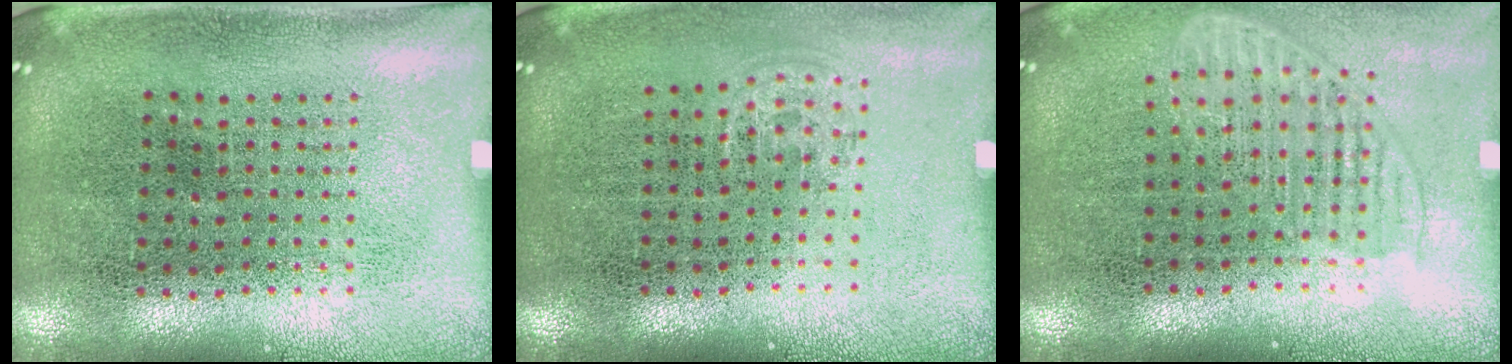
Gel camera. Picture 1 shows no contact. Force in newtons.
{"total": 0.5, "press": 0.5, "slide": 0.3}
{"total": 1.5, "press": 1.3, "slide": 0.7}